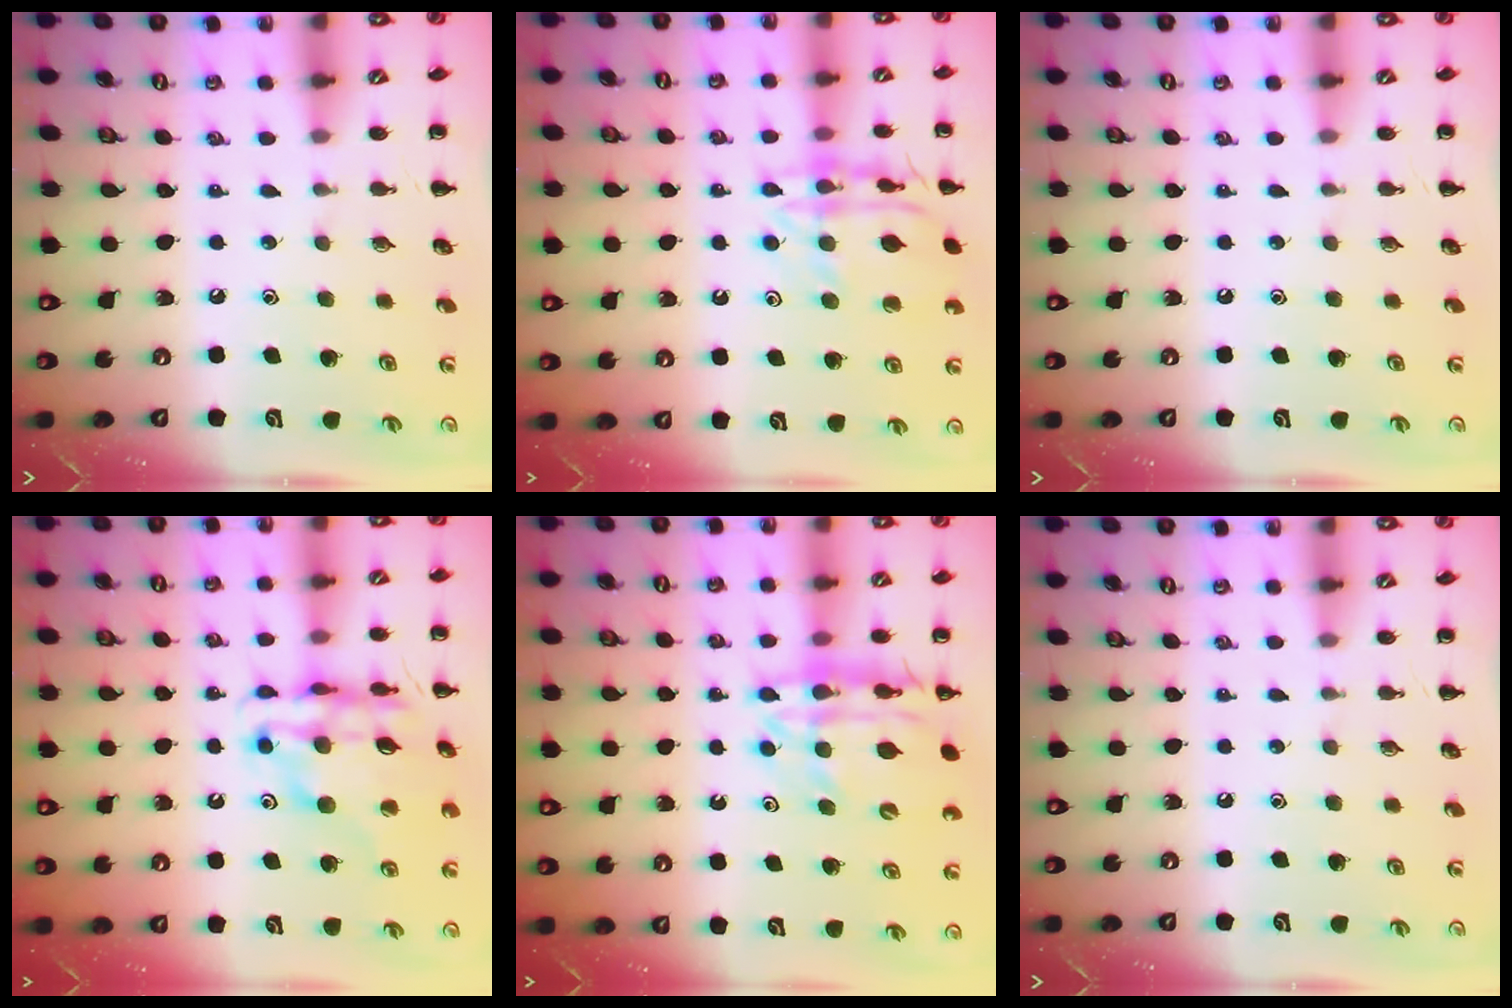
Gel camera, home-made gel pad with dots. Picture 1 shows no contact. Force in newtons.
{"total": 14.3, "press": 14.2, "slide": 1.3}
{"total": 0.0}
{"total": 14.5, "press": 14.0, "slide": 3.9}
{"total": 16.9, "press": 16.5, "slide": 4.0}
{"total": 0.0}